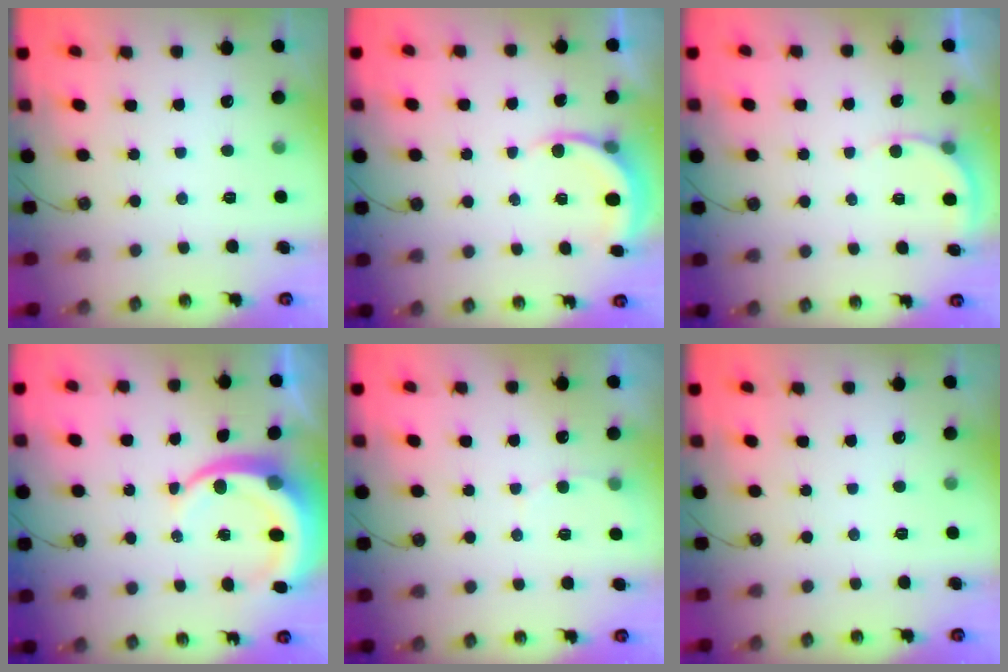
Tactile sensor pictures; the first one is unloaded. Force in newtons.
{"total": 5.4, "press": 5.4, "slide": 0.2}
{"total": 3.1, "press": 3.1, "slide": 0.3}
{"total": 8.9, "press": 8.8, "slide": 1.0}
{"total": 3.6, "press": 3.6, "slide": 0.4}
{"total": 0.0}